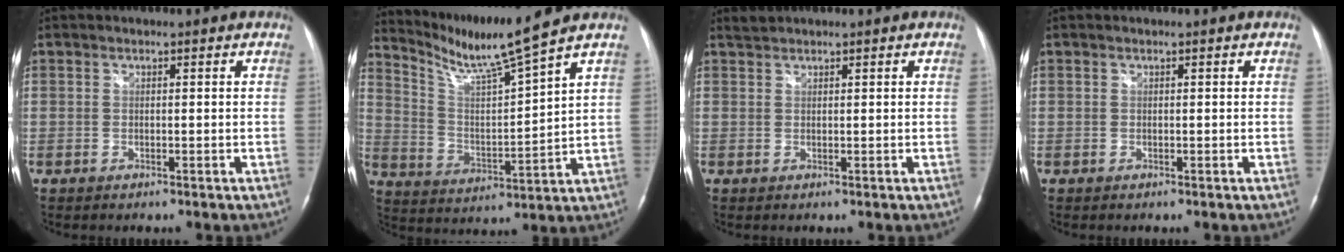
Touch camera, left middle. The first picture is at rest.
{"total": 10.4, "force": [9.1, -2.5, 4.3], "torque": [-0.086, -0.018, 0.178]}
{"total": 1.0, "force": [1.0, 0.0, -0.1], "torque": [-0.003, 0.008, 0.024]}
{"total": 0.0}